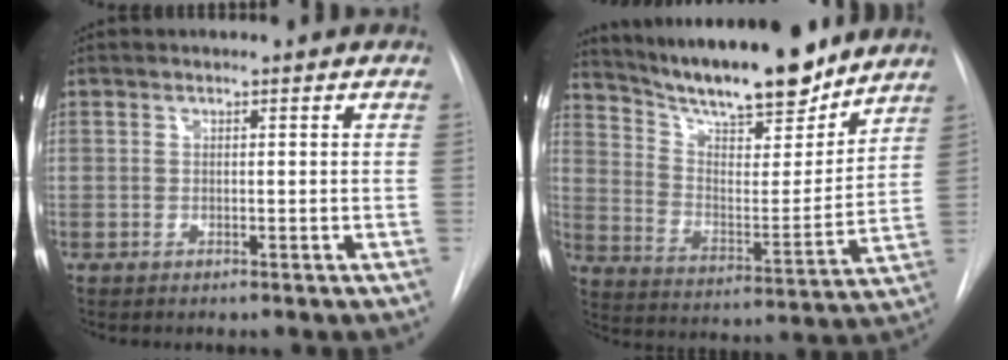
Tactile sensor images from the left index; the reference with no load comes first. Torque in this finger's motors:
{"motor_torque": [0.51, -0.81, 0.39, 0.07]}